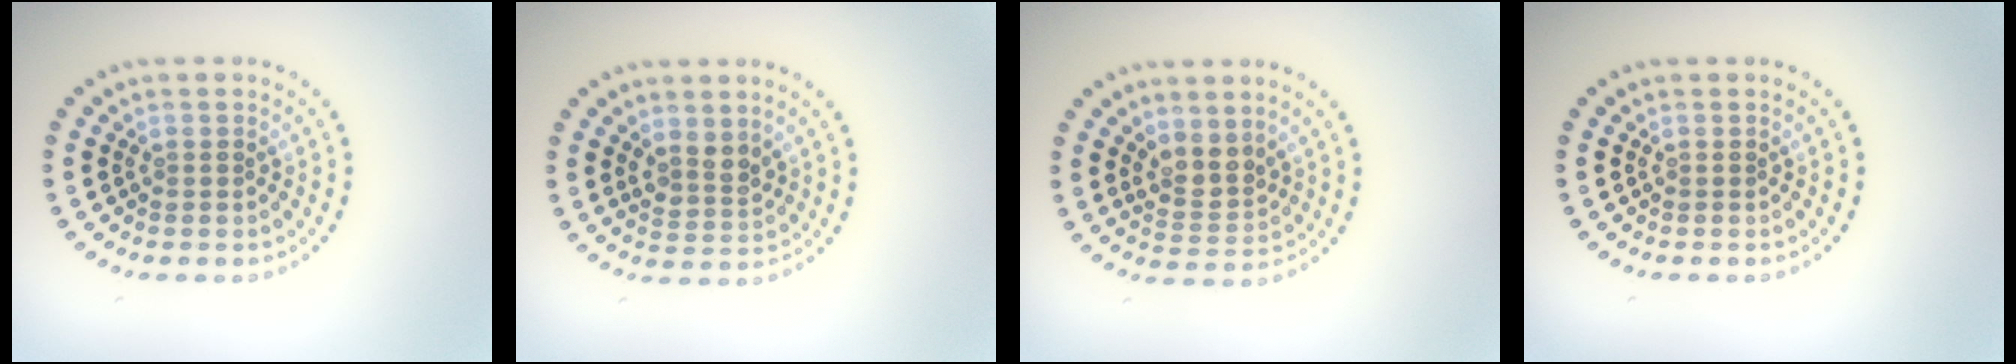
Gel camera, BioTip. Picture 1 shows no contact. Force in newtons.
{"total": 2.2, "press": 1.9, "slide": 1.1}
{"total": 2.5, "press": 1.9, "slide": 1.6}
{"total": 0.0}